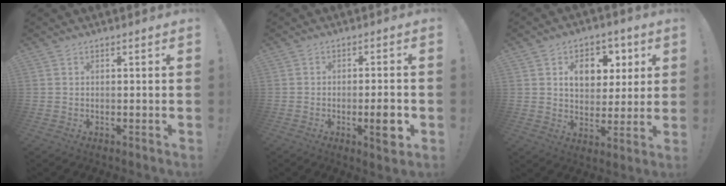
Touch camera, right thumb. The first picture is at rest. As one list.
[{"total": 6.7, "force": [-2.2, 1.3, 6.2], "torque": [-0.081, 0.002, -0.033]}, {"total": 10.6, "force": [4.2, 7.9, 5.7], "torque": [-0.068, -0.021, 0.075]}]